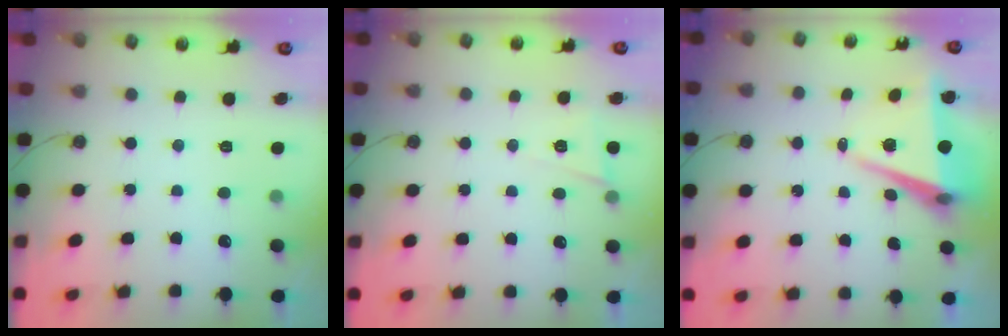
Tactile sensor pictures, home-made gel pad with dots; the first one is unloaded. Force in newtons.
{"total": 4.5, "press": 3.7, "slide": 2.6}
{"total": 7.2, "press": 5.7, "slide": 4.3}